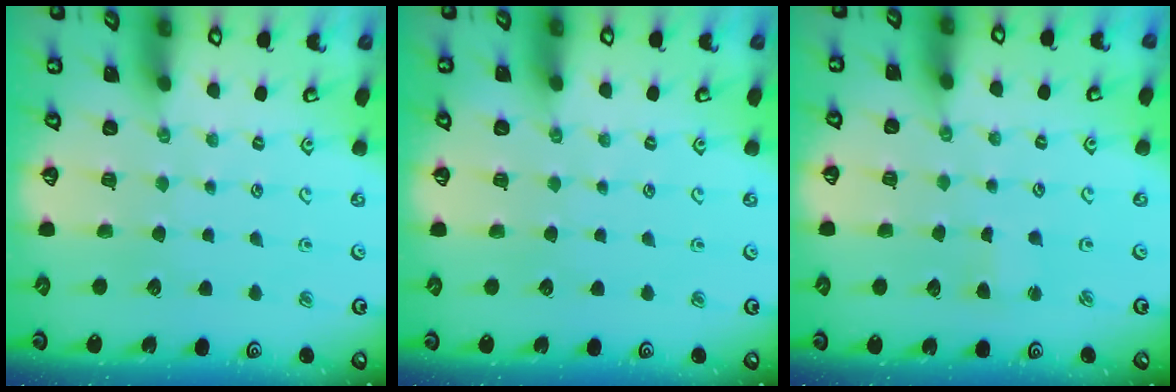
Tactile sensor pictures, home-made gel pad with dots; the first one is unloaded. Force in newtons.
{"total": 0.0}
{"total": 1.9, "press": 1.8, "slide": 0.4}